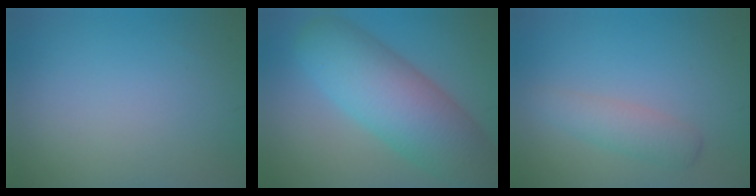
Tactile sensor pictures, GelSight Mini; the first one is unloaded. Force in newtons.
{"total": 9.5, "press": 9.5, "slide": 0.5}
{"total": 2.5, "press": 2.5, "slide": 0.0}